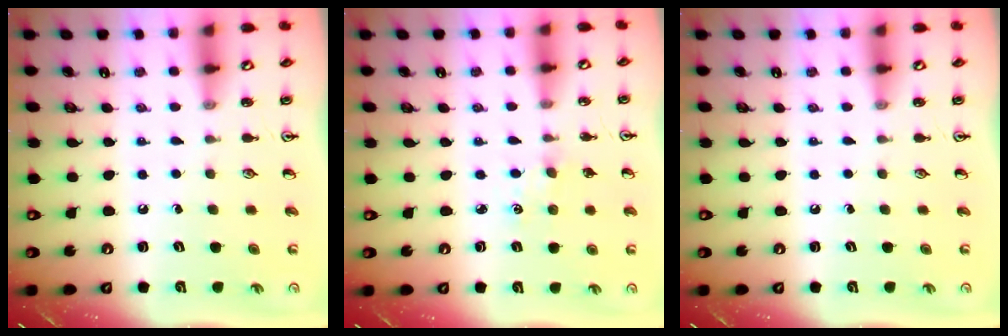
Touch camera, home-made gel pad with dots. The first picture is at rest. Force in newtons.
{"total": 1.2, "press": 1.2, "slide": 0.3}
{"total": 0.0}